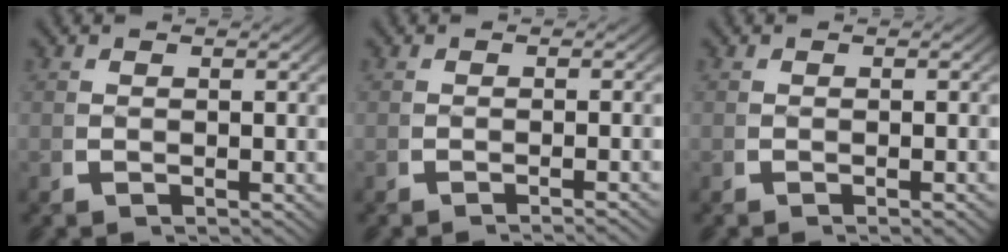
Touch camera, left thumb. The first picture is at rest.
{"total": 1.8, "force": [-1.3, -0.1, 1.2], "torque": [-0.015, 0.010, -0.024]}
{"total": 0.8, "force": [-0.4, 0.0, 0.6], "torque": [-0.009, 0.006, -0.008]}